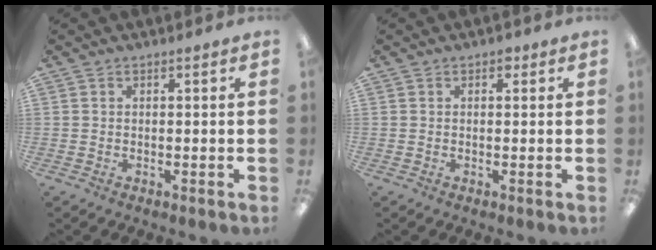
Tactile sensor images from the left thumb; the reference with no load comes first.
{"total": 1.1, "force": [0.6, 0.7, 0.7], "torque": [-0.006, -0.001, 0.008]}